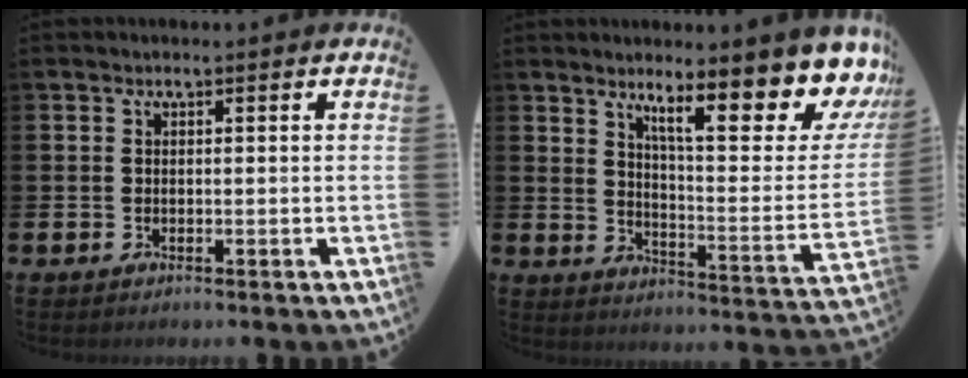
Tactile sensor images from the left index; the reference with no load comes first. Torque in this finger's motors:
{"motor_torque": [1.81, -0.32, 1.05, 0.21]}